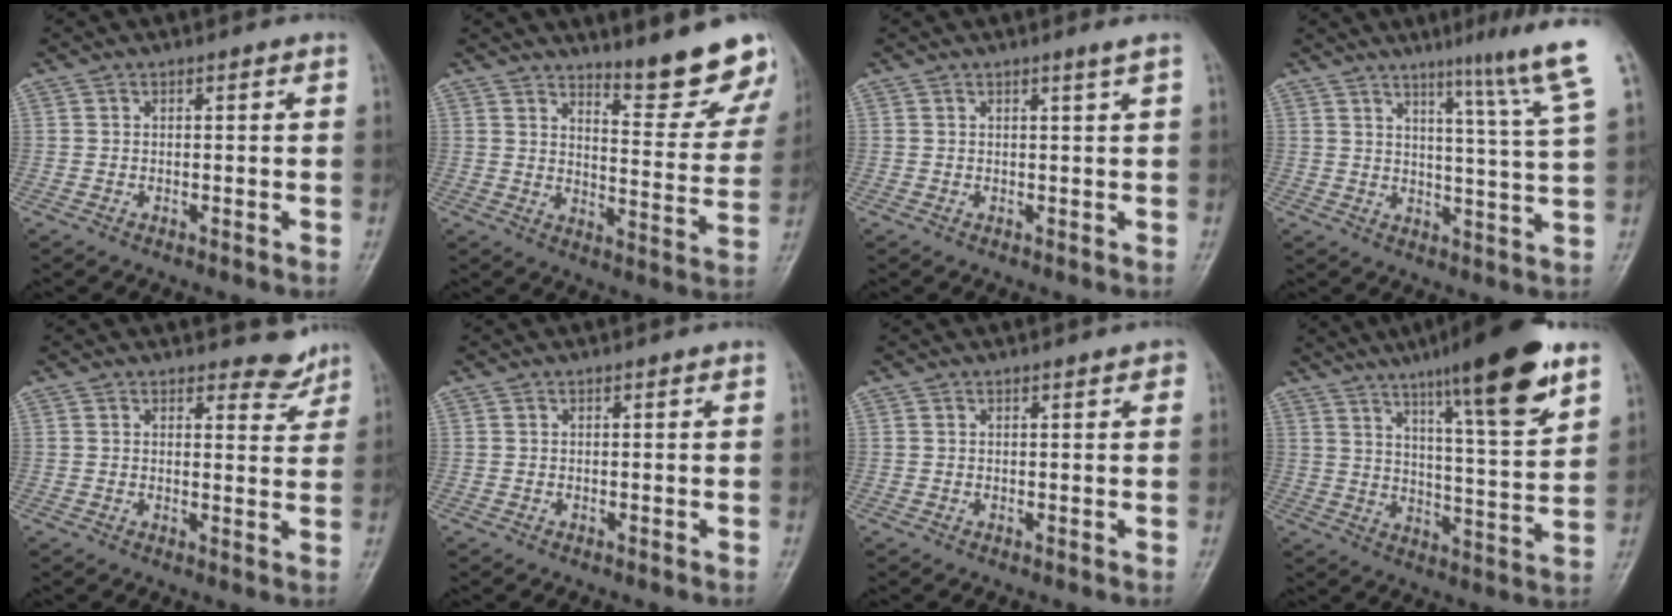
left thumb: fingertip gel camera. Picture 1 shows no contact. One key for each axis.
{"total": 12.1, "fx": 10.3, "fy": 2.2, "fz": 5.9, "tx": -0.042, "ty": -0.085, "tz": 0.142}
{"total": 1.2, "fx": 0.7, "fy": -0.4, "fz": 0.9, "tx": -0.024, "ty": -0.009, "tz": 0.016}
{"total": 12.3, "fx": 7.8, "fy": -1.6, "fz": 9.4, "tx": -0.128, "ty": -0.055, "tz": 0.099}
{"total": 3.9, "fx": 3.4, "fy": 1.7, "fz": 0.3, "tx": 0.018, "ty": -0.032, "tz": 0.038}
{"total": 0.0}
{"total": 1.2, "fx": 0.7, "fy": 0.5, "fz": 0.8, "tx": -0.005, "ty": 0.001, "tz": 0.007}
{"total": 18.6, "fx": 11.5, "fy": 2.6, "fz": 14.4, "tx": -0.197, "ty": -0.053, "tz": 0.179}